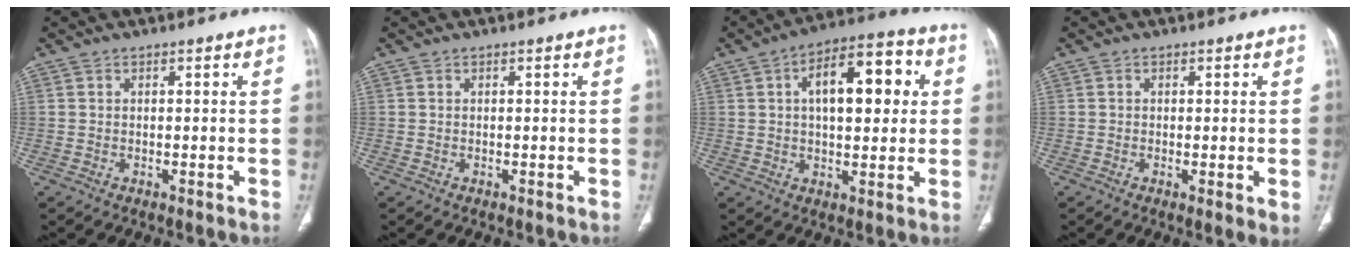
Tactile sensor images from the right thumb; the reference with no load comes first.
{"total": 0.0}
{"total": 15.0, "force": [3.3, 7.2, 12.7], "torque": [-0.160, 0.020, 0.047]}
{"total": 2.5, "force": [-0.2, 0.6, 2.5], "torque": [-0.045, -0.012, -0.006]}